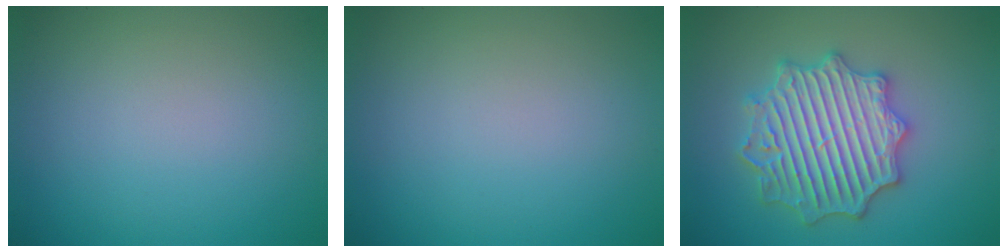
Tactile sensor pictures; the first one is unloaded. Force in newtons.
{"total": 0.0}
{"total": 6.7, "press": 6.7, "slide": 1.0}